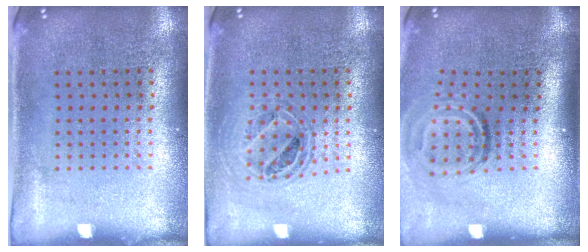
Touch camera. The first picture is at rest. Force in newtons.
{"total": 0.8, "press": 0.8, "slide": 0.1}
{"total": 1.9, "press": 1.1, "slide": 1.5}